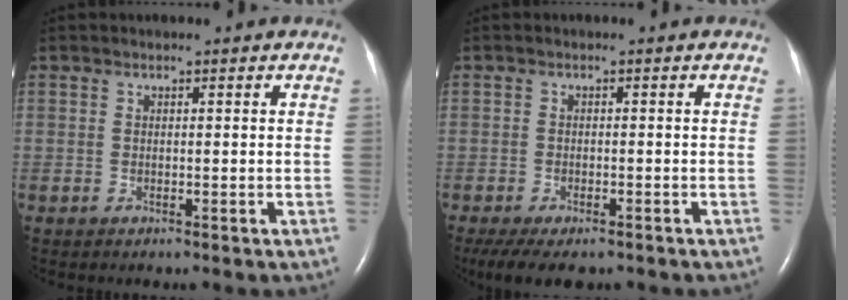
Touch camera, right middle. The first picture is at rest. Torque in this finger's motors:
{"motor_torque": [0.51, -0.41, 0.20, 0.05]}